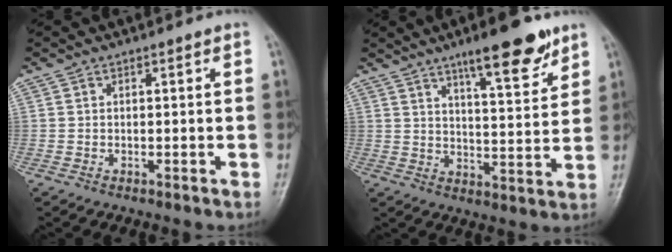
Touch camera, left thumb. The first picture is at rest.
{"total": 12.3, "force": [8.1, 2.9, 8.7], "torque": [-0.107, -0.048, 0.123]}